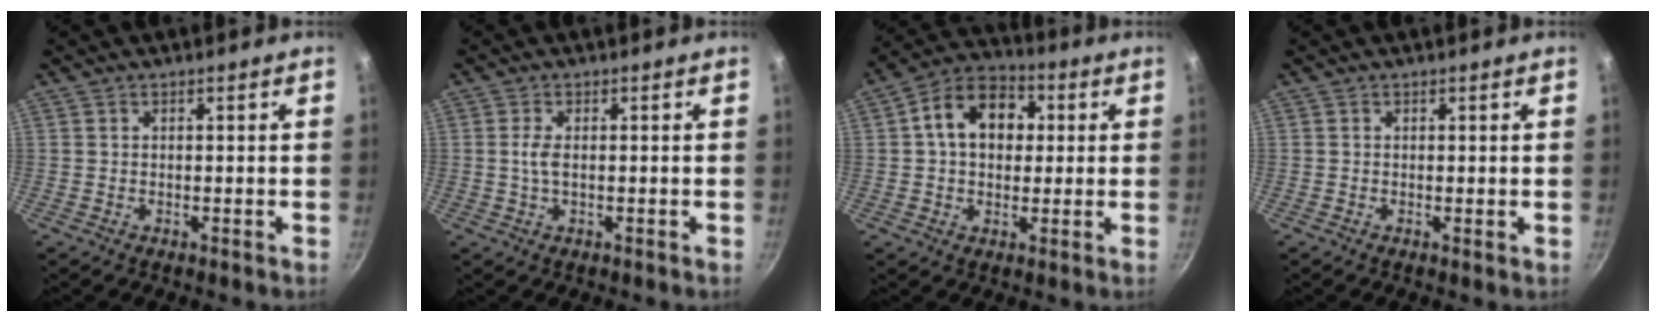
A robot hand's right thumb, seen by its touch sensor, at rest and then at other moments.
{"total": 2.7, "force": [0.1, 1.2, 2.4], "torque": [-0.054, 0.002, 0.001]}
{"total": 12.8, "force": [2.3, 9.3, 8.5], "torque": [-0.101, 0.022, 0.018]}
{"total": 0.0}